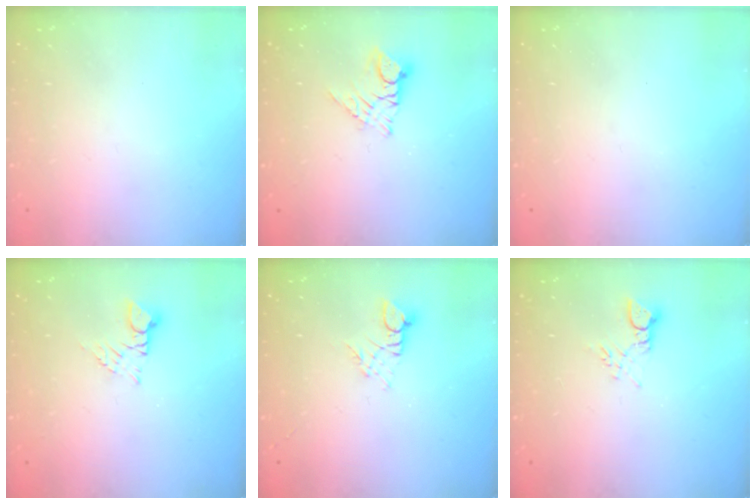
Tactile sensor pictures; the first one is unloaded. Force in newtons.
{"total": 8.5, "press": 8.5, "slide": 0.7}
{"total": 0.0}
{"total": 3.0, "press": 3.0, "slide": 0.4}
{"total": 2.3, "press": 2.3, "slide": 0.2}
{"total": 2.9, "press": 2.8, "slide": 0.5}